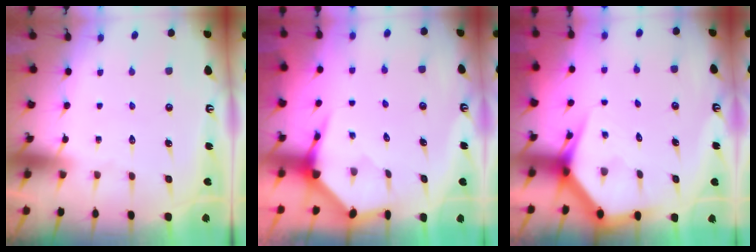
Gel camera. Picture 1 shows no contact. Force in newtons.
{"total": 4.0, "press": 3.9, "slide": 0.4}
{"total": 4.4, "press": 4.4, "slide": 0.3}